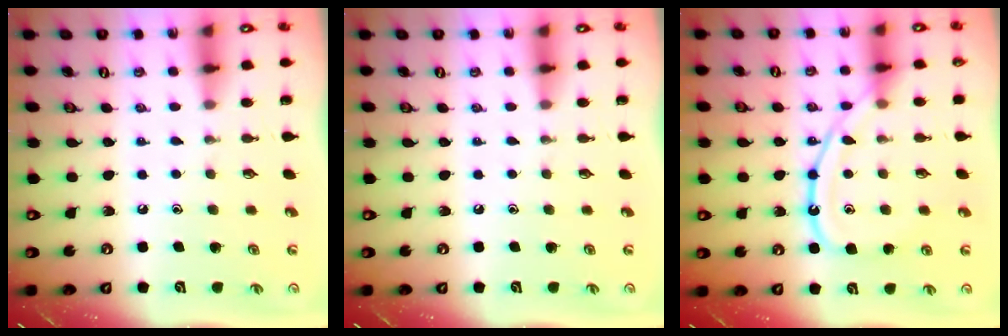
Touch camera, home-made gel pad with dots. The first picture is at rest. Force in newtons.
{"total": 0.0}
{"total": 13.2, "press": 13.2, "slide": 1.2}